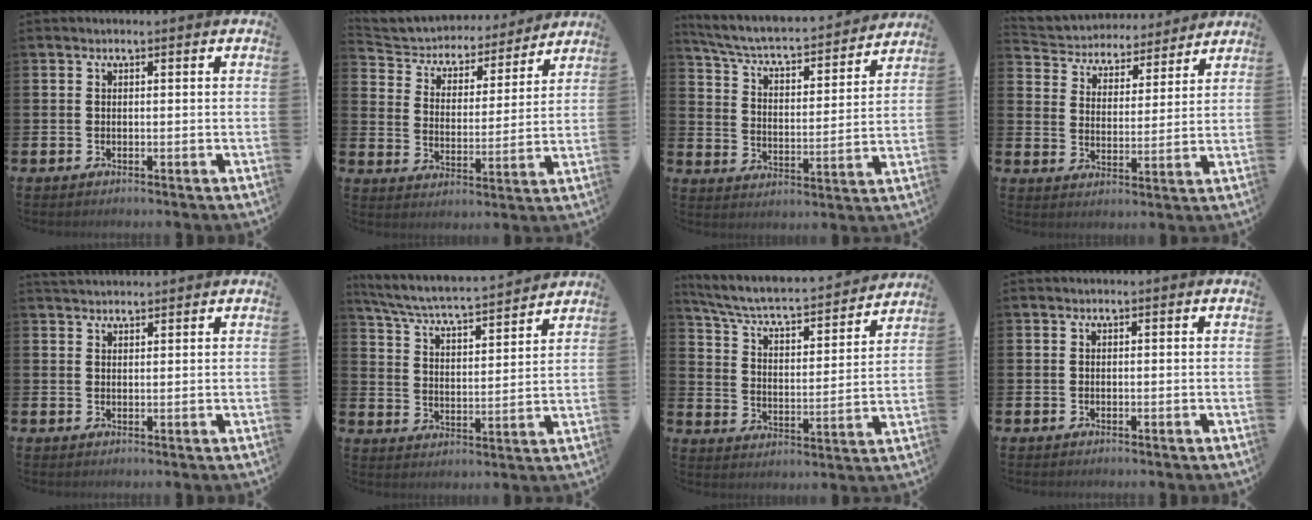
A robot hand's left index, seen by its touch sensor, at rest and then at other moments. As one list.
[{"total": 5.2, "force": [4.8, 2.0, 0.4], "torque": [-0.045, -0.042, 0.078]}, {"total": 5.9, "force": [5.4, 1.1, 2.1], "torque": [-0.071, -0.046, 0.084]}, {"total": 4.8, "force": [4.5, 1.8, -0.2], "torque": [-0.031, -0.039, 0.074]}, {"total": 1.7, "force": [1.6, 0.3, 0.0], "torque": [0.007, -0.005, 0.028]}, {"total": 5.6, "force": [5.4, 0.1, 1.6], "torque": [-0.058, -0.047, 0.088]}, {"total": 6.5, "force": [5.9, 1.1, 2.5], "torque": [-0.080, -0.048, 0.093]}, {"total": 0.0}]